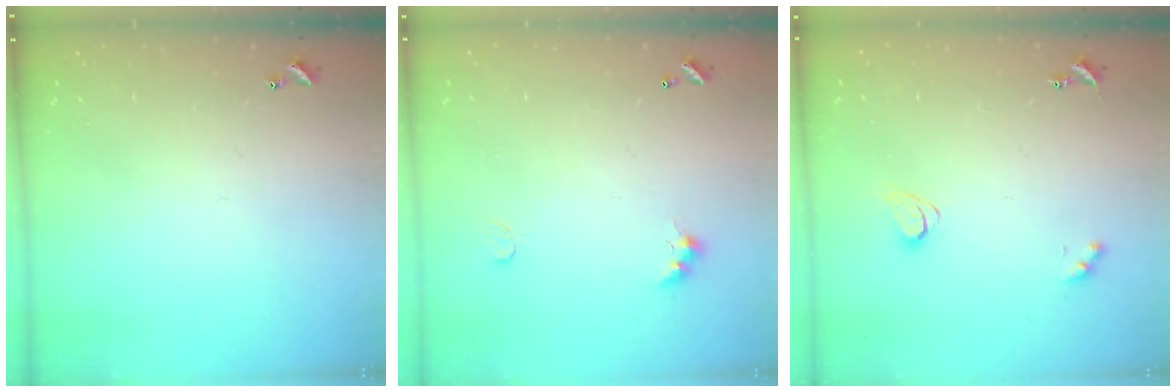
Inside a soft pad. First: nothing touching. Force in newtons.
{"total": 3.2, "press": 3.1, "slide": 0.5}
{"total": 2.3, "press": 2.3, "slide": 0.3}